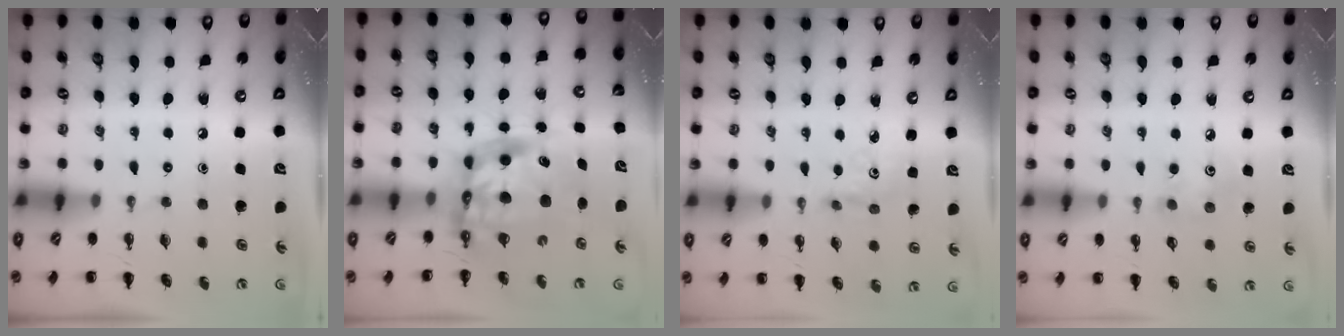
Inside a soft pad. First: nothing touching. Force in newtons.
{"total": 11.1, "press": 10.7, "slide": 2.8}
{"total": 3.0, "press": 2.9, "slide": 0.9}
{"total": 3.3, "press": 3.2, "slide": 0.8}